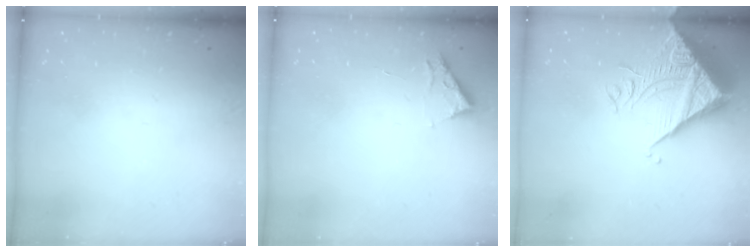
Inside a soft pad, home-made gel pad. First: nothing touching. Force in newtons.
{"total": 3.3, "press": 3.3, "slide": 0.5}
{"total": 12.1, "press": 12.0, "slide": 1.2}